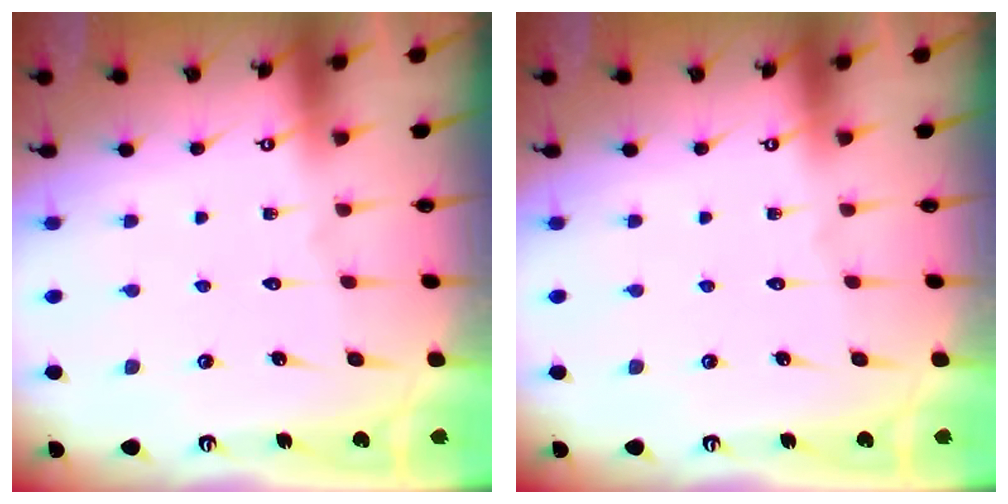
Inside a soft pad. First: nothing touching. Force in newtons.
{"total": 0.0}